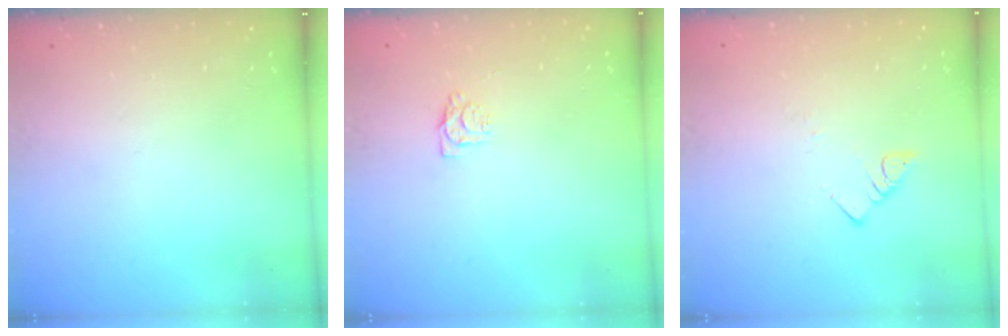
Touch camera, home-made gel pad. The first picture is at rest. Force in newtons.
{"total": 4.7, "press": 4.6, "slide": 0.7}
{"total": 2.8, "press": 2.8, "slide": 0.2}